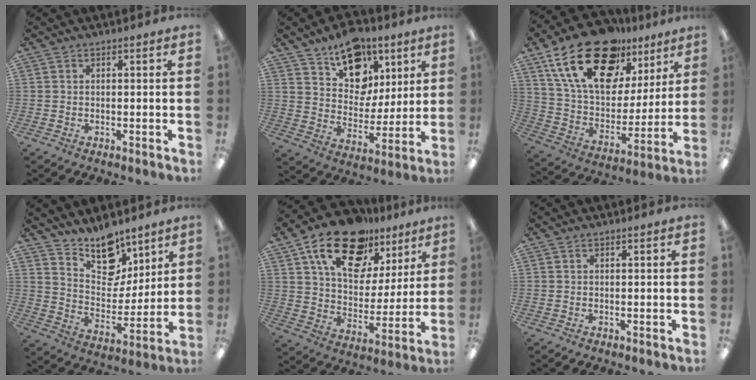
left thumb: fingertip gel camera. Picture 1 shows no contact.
{"total": 15.9, "force": [9.9, 10.6, 6.5], "torque": [-0.090, -0.056, 0.182]}
{"total": 24.8, "force": [15.4, 13.2, 14.3], "torque": [-0.260, -0.077, 0.273]}
{"total": 14.2, "force": [11.2, 7.3, 4.8], "torque": [-0.072, -0.077, 0.209]}
{"total": 20.3, "force": [13.1, 11.2, 10.7], "torque": [-0.180, -0.065, 0.231]}
{"total": 0.0}